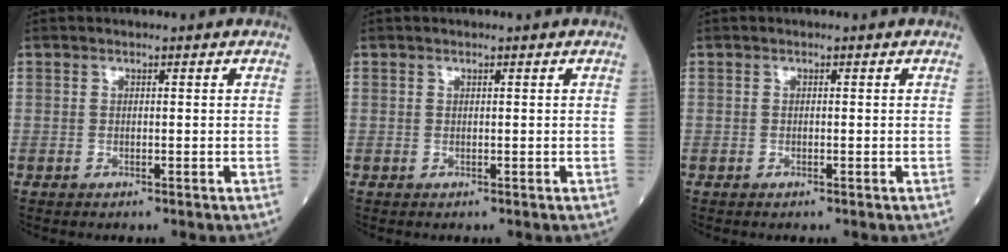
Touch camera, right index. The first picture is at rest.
{"total": 0.0}
{"total": 0.0}